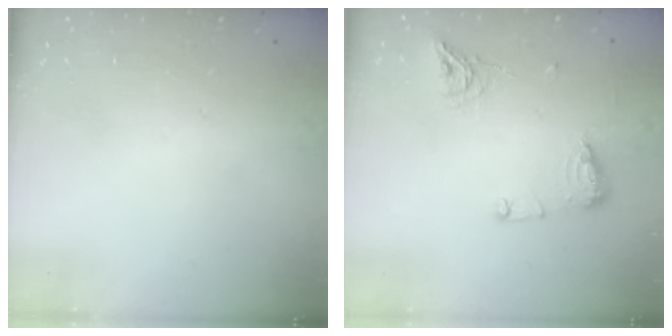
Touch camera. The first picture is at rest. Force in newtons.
{"total": 11.5, "press": 11.4, "slide": 1.1}